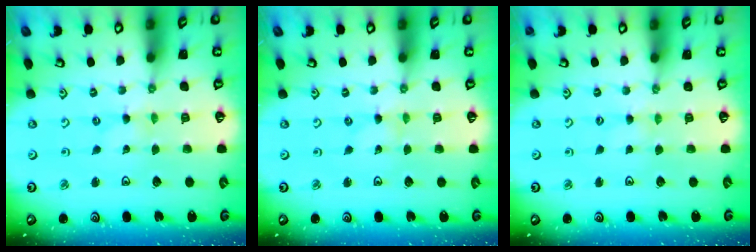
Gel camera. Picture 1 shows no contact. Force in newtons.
{"total": 0.0}
{"total": 1.2, "press": 1.2, "slide": 0.2}